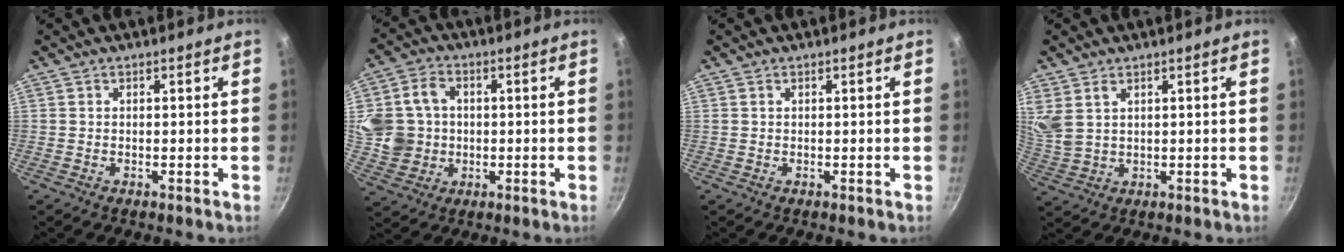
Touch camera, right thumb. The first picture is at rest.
{"total": 11.7, "force": [0.9, 10.2, 5.6], "torque": [-0.085, 0.006, 0.021]}
{"total": 0.0}
{"total": 5.1, "force": [2.6, 3.0, 3.2], "torque": [-0.059, -0.014, 0.062]}